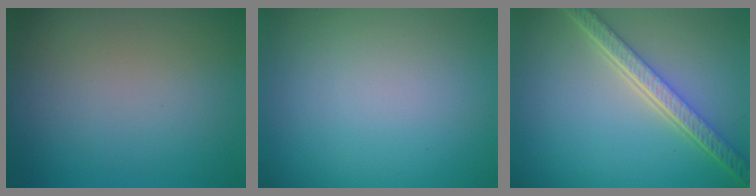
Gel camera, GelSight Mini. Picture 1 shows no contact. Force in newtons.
{"total": 0.0}
{"total": 5.4, "press": 4.0, "slide": 3.6}